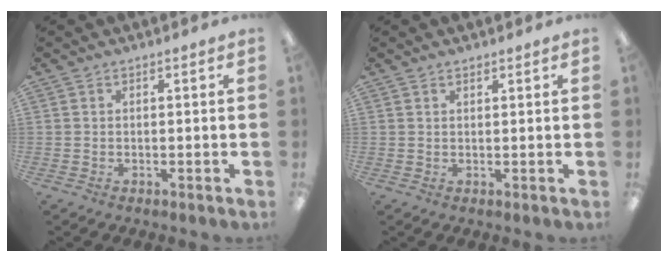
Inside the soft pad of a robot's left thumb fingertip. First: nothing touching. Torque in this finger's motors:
{"motor_torque": [0.02, -0.18, -0.30, -0.06, 0.03]}